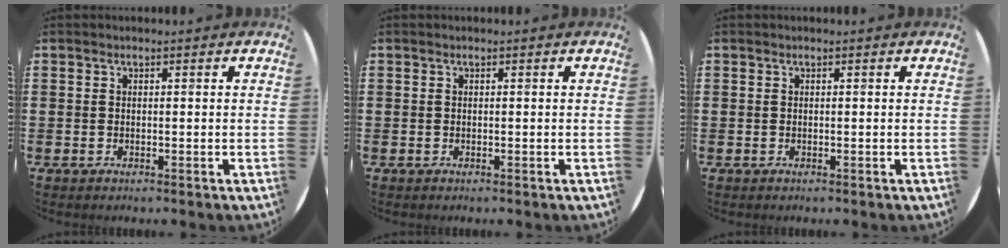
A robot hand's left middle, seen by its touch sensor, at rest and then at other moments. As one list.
[{"total": 0.0}, {"total": 0.0}]